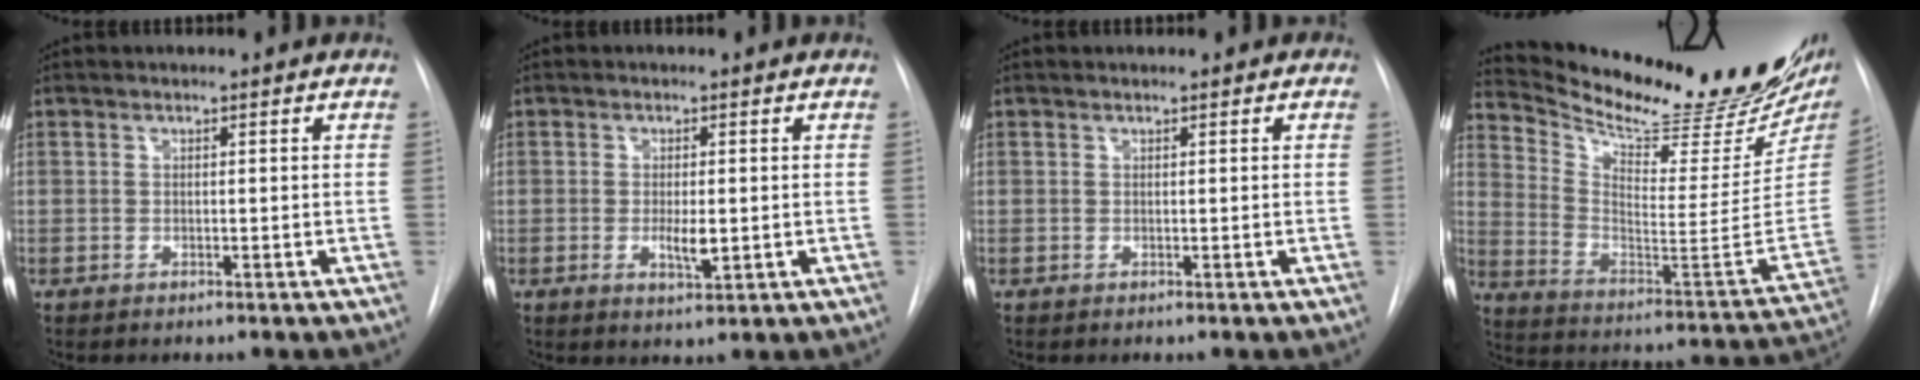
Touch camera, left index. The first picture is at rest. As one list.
[{"total": 3.1, "force": [-0.3, 1.0, 2.9], "torque": [-0.052, -0.005, -0.003]}, {"total": 0.5, "force": [0.4, 0.3, 0.1], "torque": [-0.002, 0.004, 0.004]}, {"total": 27.0, "force": [24.0, 3.6, 11.9], "torque": [-0.198, -0.093, 0.336]}]